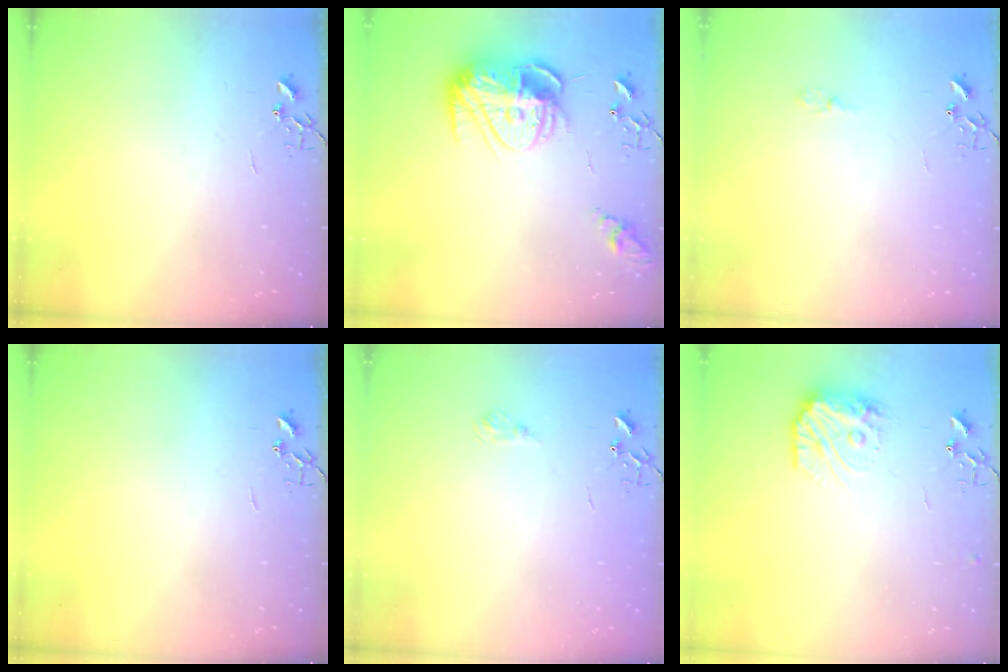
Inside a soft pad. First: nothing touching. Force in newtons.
{"total": 15.5, "press": 15.4, "slide": 1.4}
{"total": 3.9, "press": 3.9, "slide": 0.5}
{"total": 0.0}
{"total": 6.1, "press": 6.1, "slide": 0.7}
{"total": 12.4, "press": 12.4, "slide": 1.0}